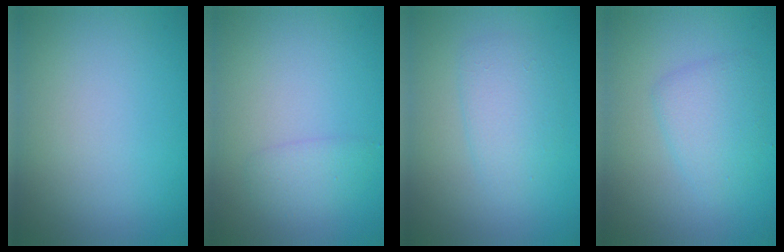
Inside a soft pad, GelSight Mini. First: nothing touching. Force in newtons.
{"total": 1.4, "press": 1.4, "slide": 0.1}
{"total": 2.5, "press": 2.5, "slide": 0.1}
{"total": 2.7, "press": 2.7, "slide": 0.1}